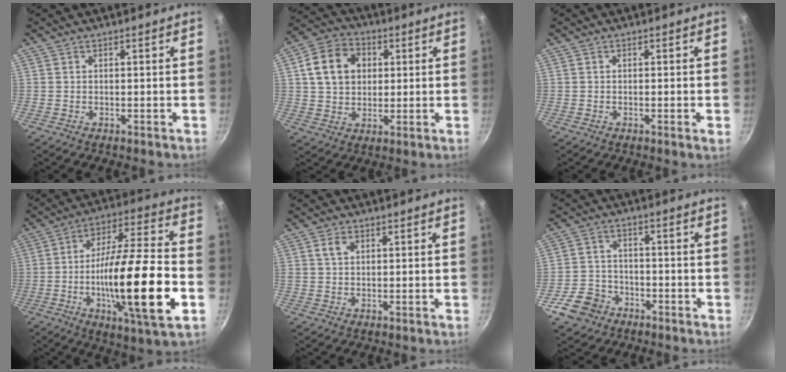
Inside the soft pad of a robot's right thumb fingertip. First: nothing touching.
{"total": 11.5, "force": [2.7, 9.1, 6.6], "torque": [-0.098, 0.009, 0.037]}
{"total": 1.2, "force": [-0.4, 0.0, 1.1], "torque": [-0.018, -0.002, -0.009]}
{"total": 23.2, "force": [-5.7, 4.9, 21.9], "torque": [-0.360, 0.027, -0.096]}
{"total": 2.6, "force": [0.9, 1.8, 1.6], "torque": [-0.022, 0.003, 0.017]}
{"total": 7.3, "force": [-4.0, 5.6, 2.4], "torque": [-0.037, 0.036, -0.072]}